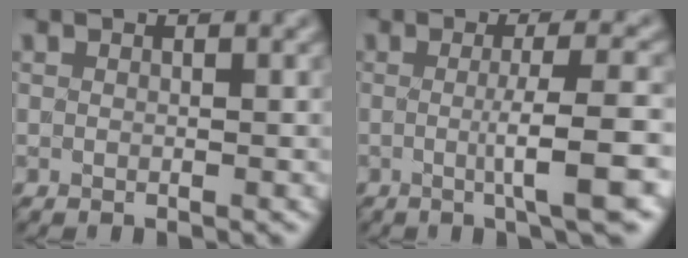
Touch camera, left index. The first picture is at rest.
{"total": 5.4, "force": [-0.7, 0.8, 5.3], "torque": [-0.077, -0.003, -0.011]}